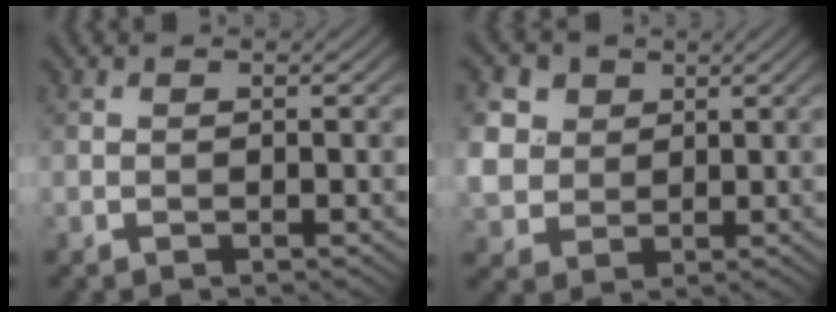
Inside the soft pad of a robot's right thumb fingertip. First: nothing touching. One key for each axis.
{"total": 6.4, "fx": 2.2, "fy": 5.3, "fz": 2.7, "tx": -0.110, "ty": 0.008, "tz": 0.037}